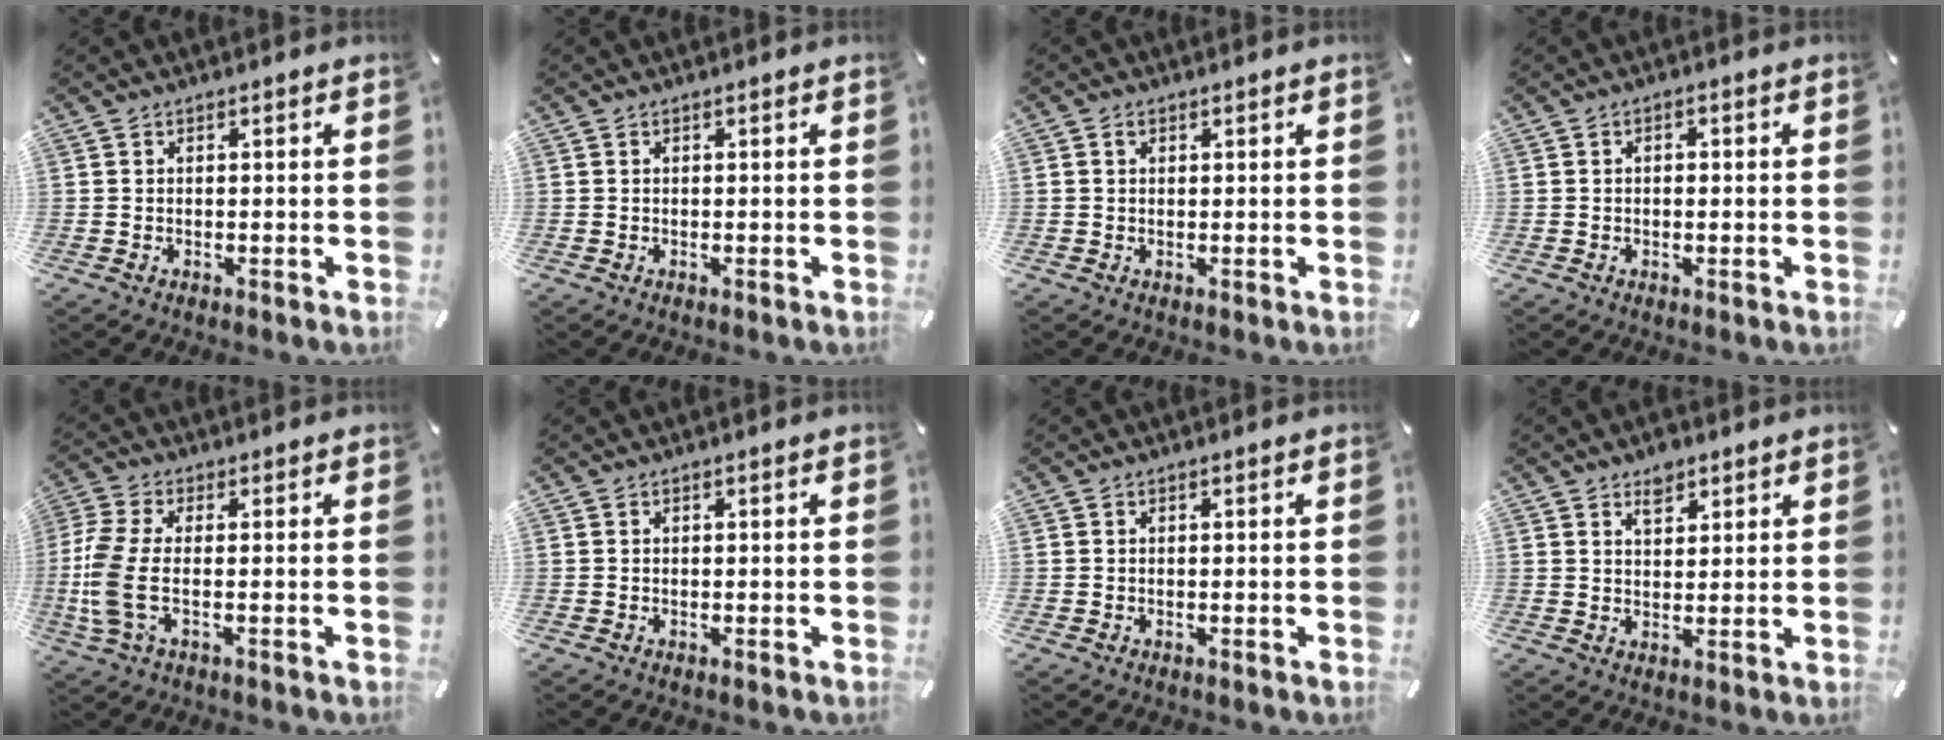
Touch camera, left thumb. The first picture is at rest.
{"total": 0.0}
{"total": 1.1, "force": [0.4, 0.9, 0.6], "torque": [-0.012, 0.005, 0.006]}
{"total": 1.5, "force": [-0.2, 0.9, 1.2], "torque": [-0.021, 0.004, -0.005]}
{"total": 9.5, "force": [-0.8, 4.4, 8.4], "torque": [-0.200, -0.020, -0.016]}
{"total": 0.0}
{"total": 0.0}
{"total": 4.1, "force": [2.7, 2.7, 1.7], "torque": [-0.007, -0.010, 0.043]}